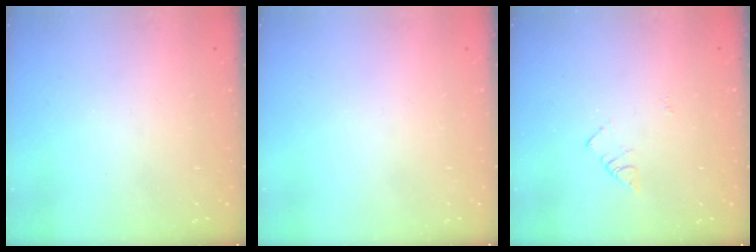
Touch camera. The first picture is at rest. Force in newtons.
{"total": 1.6, "press": 1.6, "slide": 0.1}
{"total": 4.2, "press": 4.2, "slide": 0.5}